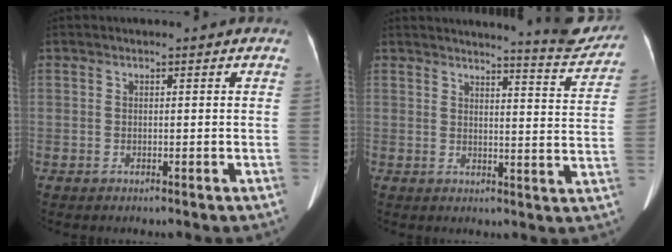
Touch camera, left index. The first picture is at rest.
{"total": 9.1, "force": [8.9, -0.1, 1.8], "torque": [-0.022, -0.048, 0.098]}